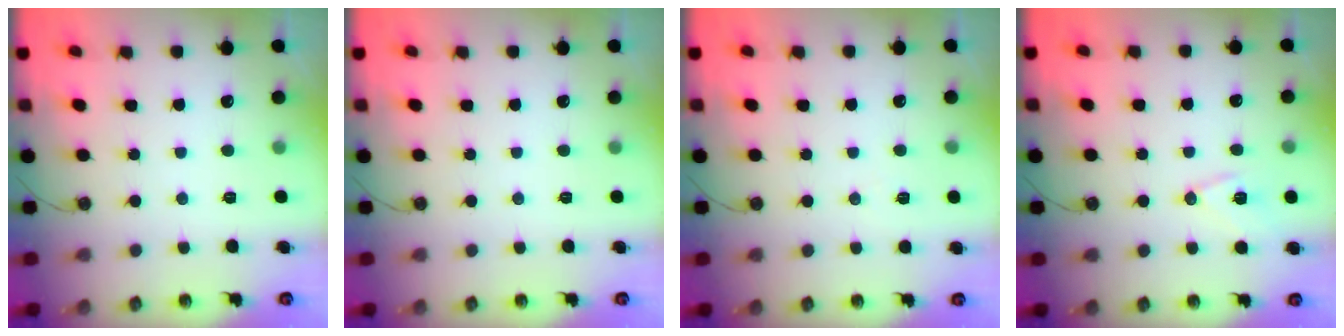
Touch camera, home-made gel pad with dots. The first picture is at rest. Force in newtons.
{"total": 0.0}
{"total": 3.8, "press": 3.0, "slide": 2.3}
{"total": 9.9, "press": 9.3, "slide": 3.4}